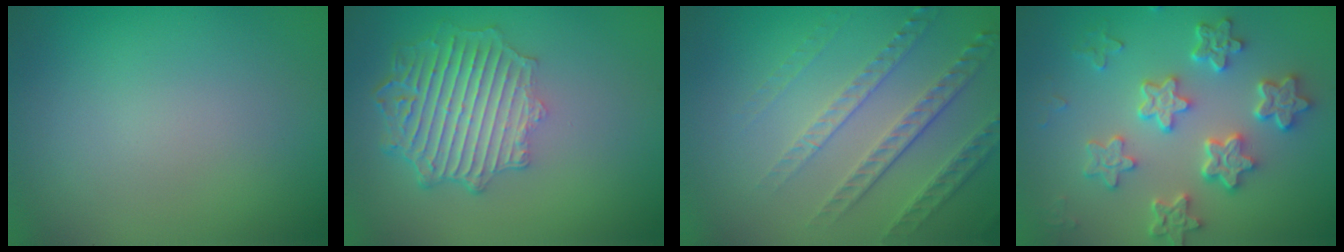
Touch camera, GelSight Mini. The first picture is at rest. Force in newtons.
{"total": 6.2, "press": 4.8, "slide": 3.9}
{"total": 4.5, "press": 3.4, "slide": 3.0}
{"total": 5.9, "press": 5.0, "slide": 3.2}